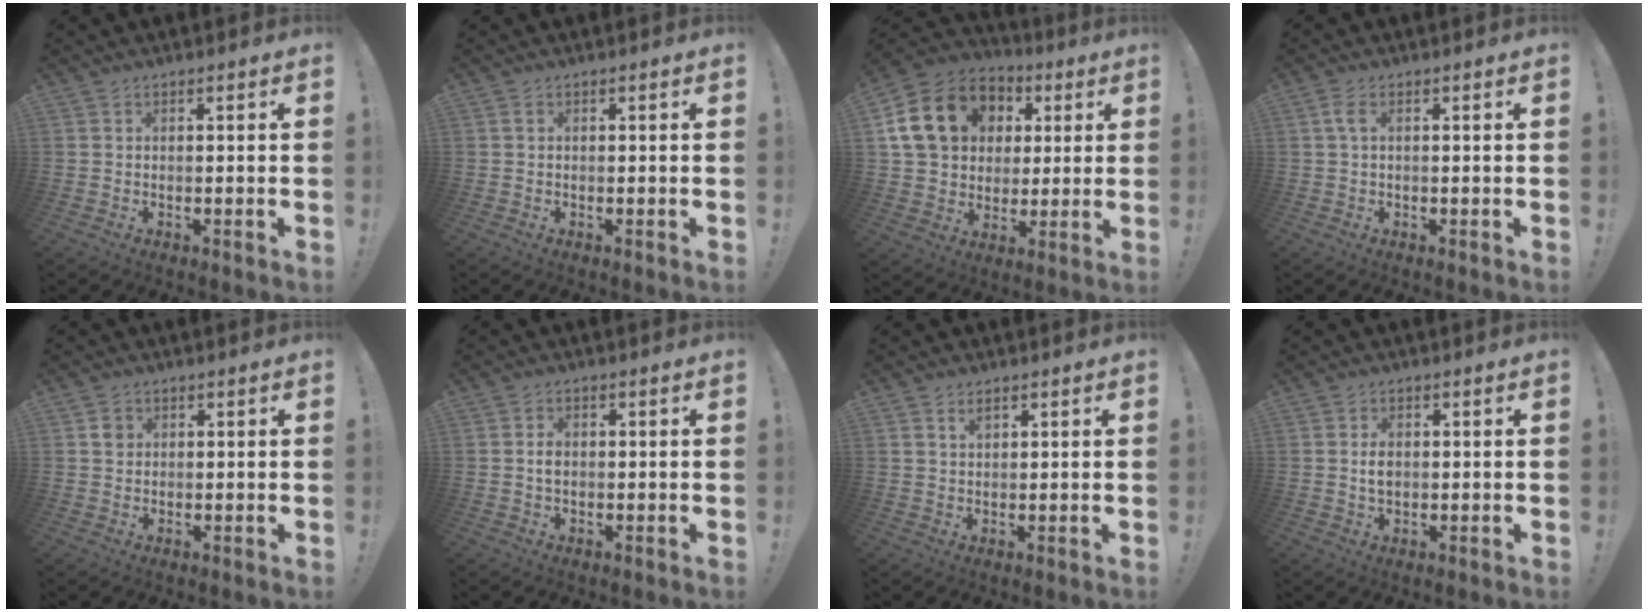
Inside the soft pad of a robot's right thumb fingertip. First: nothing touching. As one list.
[{"total": 0.8, "force": [0.2, 0.5, 0.6], "torque": [-0.008, 0.002, 0.003]}, {"total": 19.3, "force": [6.1, 15.2, 10.2], "torque": [-0.167, -0.005, 0.132]}, {"total": 2.8, "force": [0.6, 1.0, 2.6], "torque": [-0.055, 0.007, 0.013]}, {"total": 2.0, "force": [0.6, 1.9, 0.4], "torque": [0.011, -0.005, 0.008]}, {"total": 2.0, "force": [0.1, 1.5, 1.3], "torque": [-0.011, 0.001, -0.003]}, {"total": 2.1, "force": [1.3, 1.2, 1.2], "torque": [-0.009, -0.006, 0.022]}, {"total": 3.4, "force": [0.3, 2.3, 2.5], "torque": [-0.025, -0.002, 0.001]}]